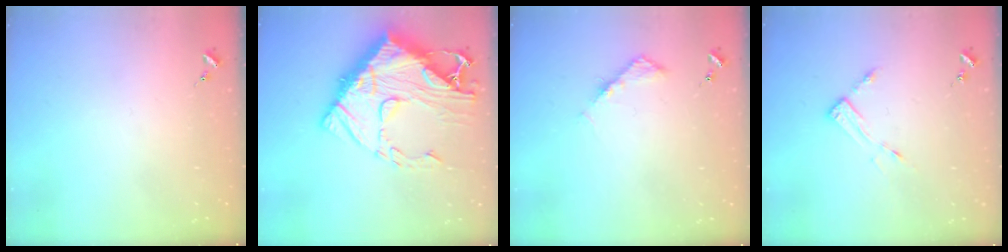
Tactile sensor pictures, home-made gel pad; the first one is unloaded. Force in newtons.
{"total": 24.2, "press": 24.0, "slide": 2.4}
{"total": 4.2, "press": 4.2, "slide": 0.5}
{"total": 5.4, "press": 5.4, "slide": 0.3}